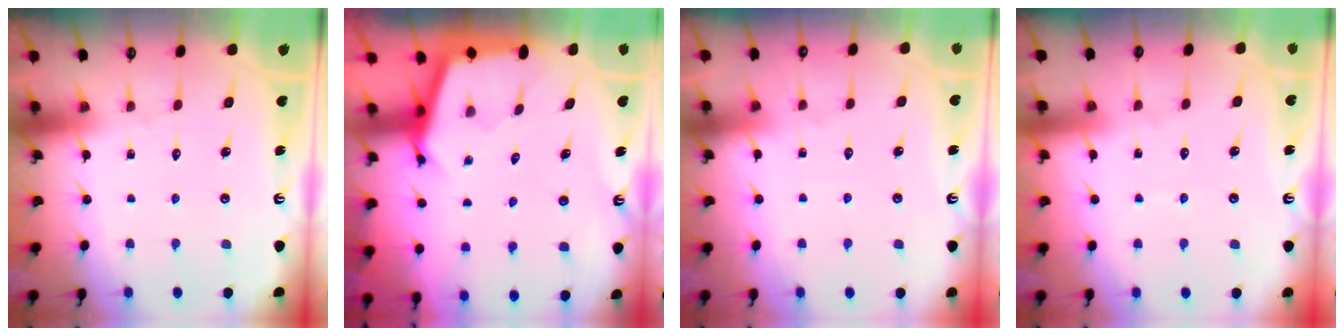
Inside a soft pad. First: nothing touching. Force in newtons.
{"total": 2.8, "press": 2.8, "slide": 0.3}
{"total": 2.2, "press": 2.2, "slide": 0.4}
{"total": 3.0, "press": 3.0, "slide": 0.2}